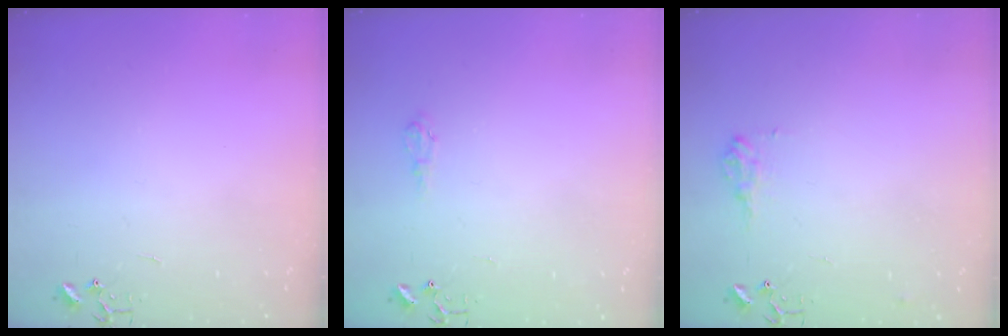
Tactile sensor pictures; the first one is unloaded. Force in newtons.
{"total": 5.5, "press": 5.5, "slide": 0.7}
{"total": 9.8, "press": 9.7, "slide": 0.9}